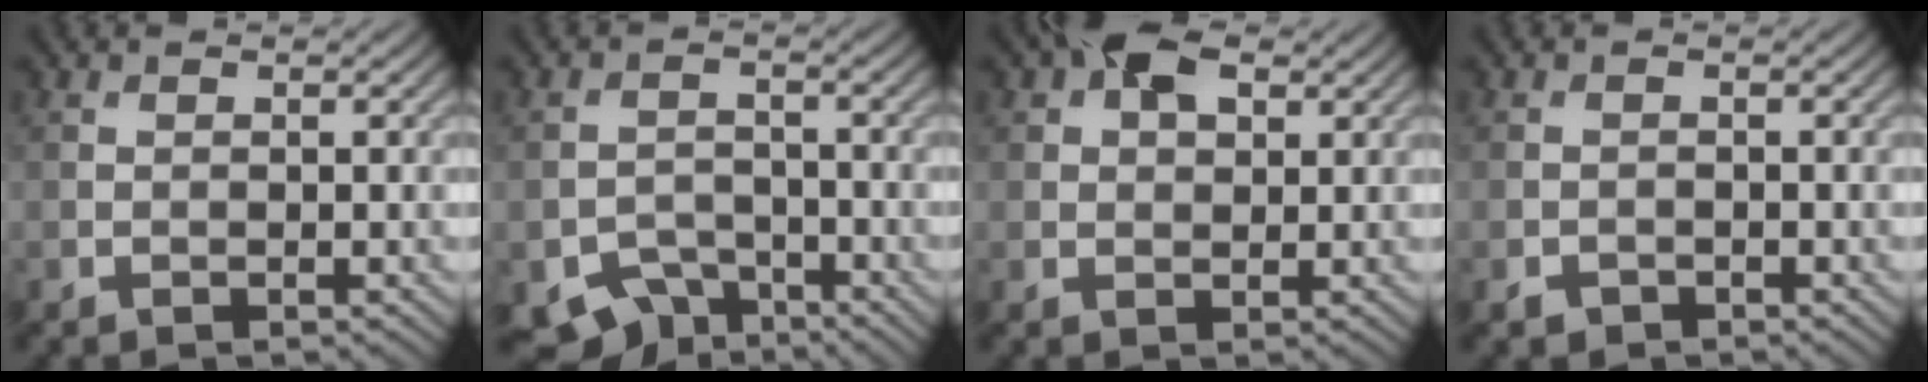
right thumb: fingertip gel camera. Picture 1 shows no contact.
{"total": 4.9, "force": [-3.8, 2.8, 1.4], "torque": [-0.025, -0.010, -0.065]}
{"total": 5.3, "force": [2.5, 3.0, 3.5], "torque": [-0.062, 0.010, 0.036]}
{"total": 1.1, "force": [-0.9, 0.6, 0.1], "torque": [-0.002, 0.000, -0.017]}